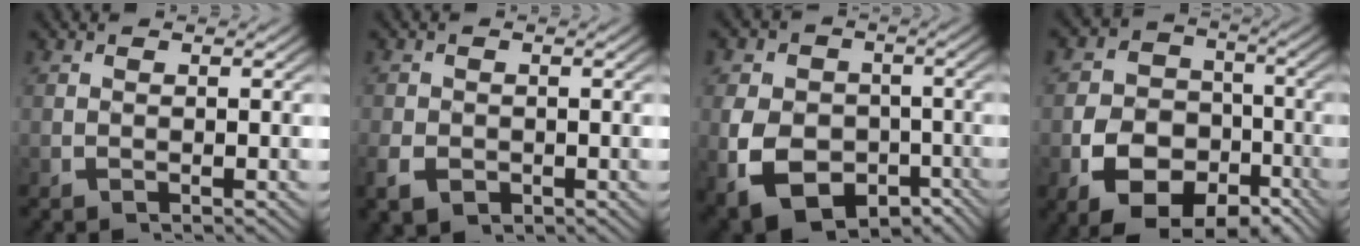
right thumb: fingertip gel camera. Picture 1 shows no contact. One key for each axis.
{"total": 2.4, "fx": -0.9, "fy": 1.8, "fz": 1.2, "tx": -0.023, "ty": -0.011, "tz": -0.011}
{"total": 12.2, "fx": -4.5, "fy": 9.3, "fz": 6.4, "tx": -0.134, "ty": -0.062, "tz": -0.050}
{"total": 11.3, "fx": -3.3, "fy": 9.1, "fz": 5.8, "tx": -0.104, "ty": -0.042, "tz": -0.048}